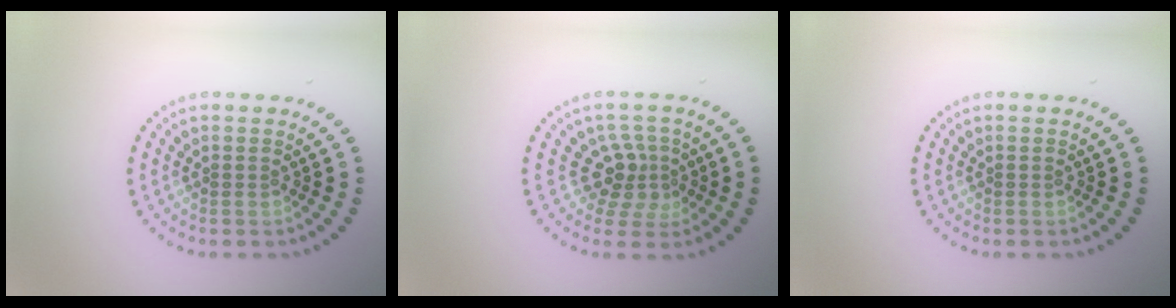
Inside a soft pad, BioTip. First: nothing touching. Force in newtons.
{"total": 3.0, "press": 2.2, "slide": 2.1}
{"total": 0.0}